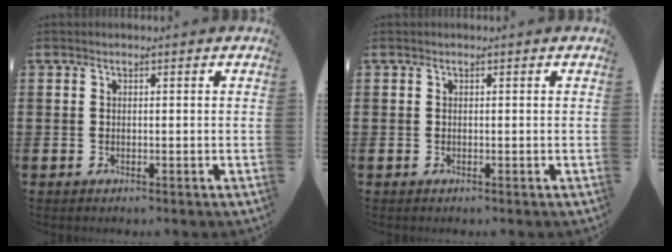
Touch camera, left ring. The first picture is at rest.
{"total": 0.0}